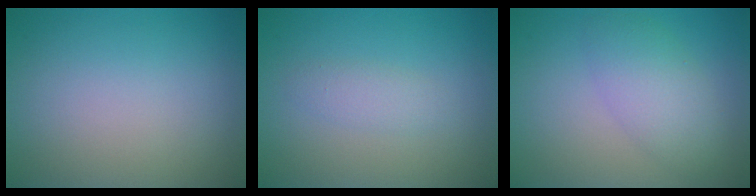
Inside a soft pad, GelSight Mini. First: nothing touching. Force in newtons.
{"total": 1.4, "press": 1.4, "slide": 0.0}
{"total": 3.9, "press": 3.9, "slide": 0.2}